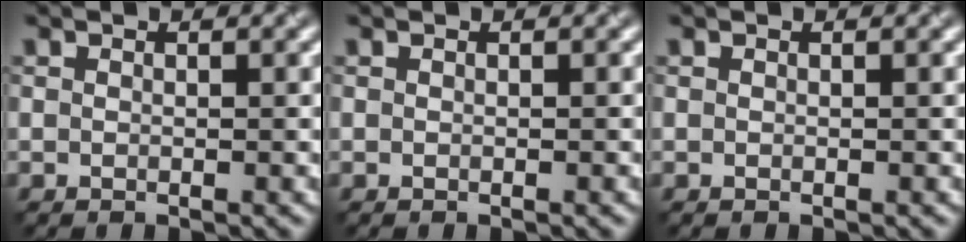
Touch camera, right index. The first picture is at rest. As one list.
[{"total": 0.0}, {"total": 0.0}]